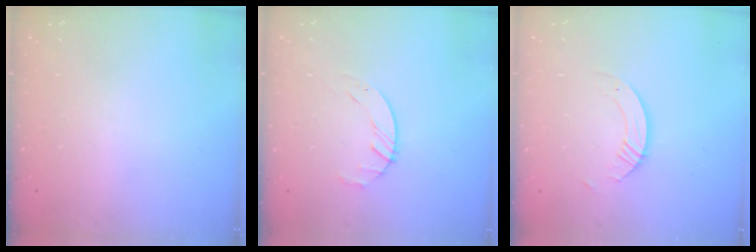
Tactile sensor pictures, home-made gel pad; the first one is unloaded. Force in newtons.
{"total": 2.1, "press": 2.1, "slide": 0.3}
{"total": 3.7, "press": 3.7, "slide": 0.3}